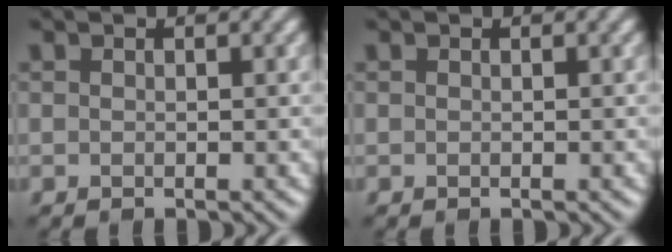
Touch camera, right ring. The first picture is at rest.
{"total": 0.0}